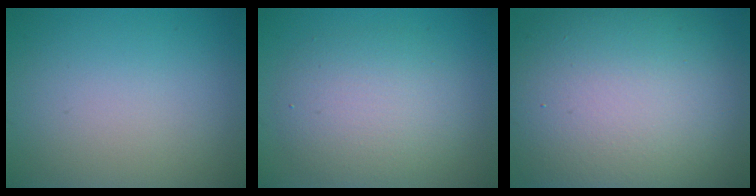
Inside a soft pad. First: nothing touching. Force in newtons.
{"total": 5.1, "press": 5.1, "slide": 0.2}
{"total": 16.3, "press": 16.3, "slide": 1.0}